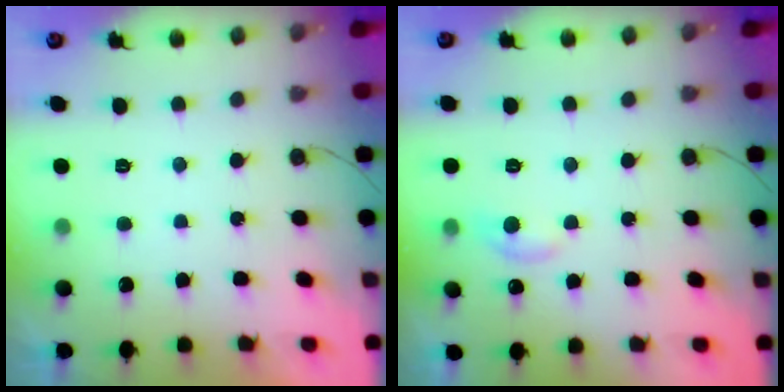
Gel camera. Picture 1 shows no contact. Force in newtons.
{"total": 5.7, "press": 5.7, "slide": 0.8}